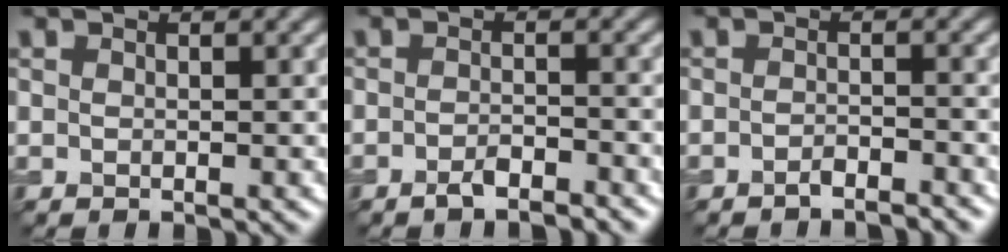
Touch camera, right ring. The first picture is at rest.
{"total": 2.1, "force": [-1.7, 0.5, 1.2], "torque": [-0.021, 0.003, -0.032]}
{"total": 1.9, "force": [-1.7, 0.3, 0.8], "torque": [-0.008, 0.003, -0.030]}